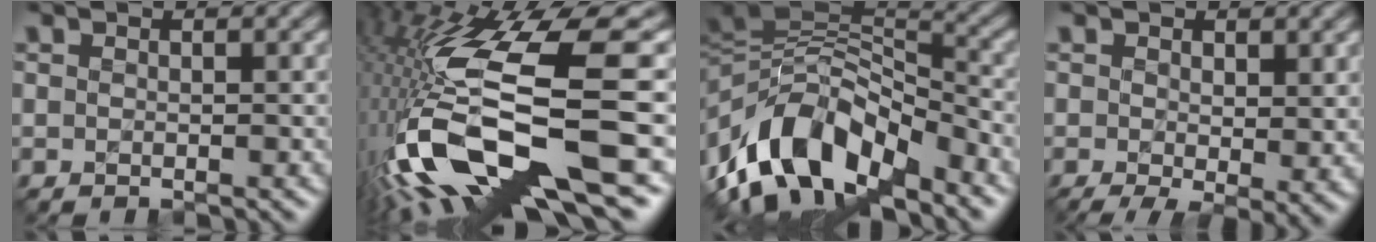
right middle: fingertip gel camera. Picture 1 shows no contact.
{"total": 16.1, "force": [-3.2, 5.9, 14.7], "torque": [-0.306, -0.031, -0.041]}
{"total": 11.9, "force": [-5.6, 6.4, 8.3], "torque": [-0.158, 0.015, -0.106]}
{"total": 4.7, "force": [-1.0, 2.1, 4.1], "torque": [-0.067, -0.012, -0.010]}